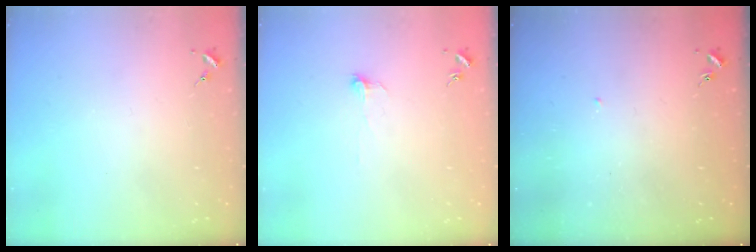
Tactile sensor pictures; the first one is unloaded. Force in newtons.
{"total": 3.3, "press": 3.3, "slide": 0.3}
{"total": 4.0, "press": 4.0, "slide": 0.3}